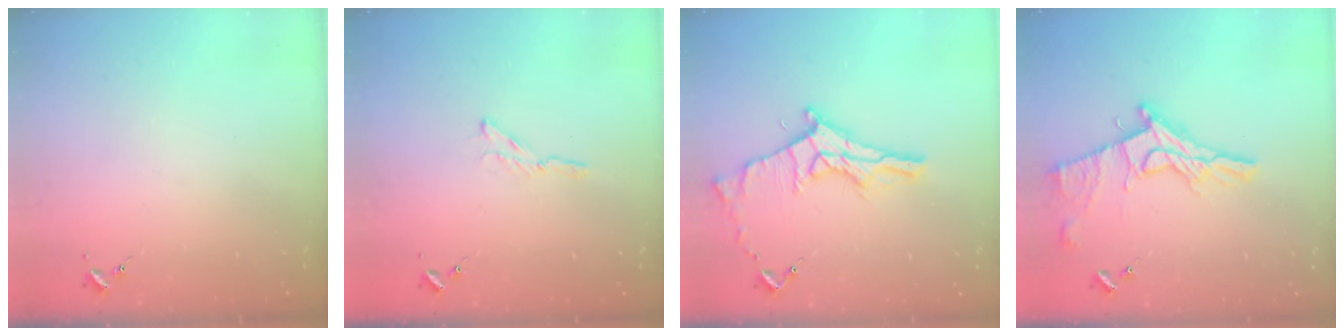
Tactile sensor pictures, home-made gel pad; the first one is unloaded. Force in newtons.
{"total": 2.9, "press": 2.9, "slide": 0.3}
{"total": 13.4, "press": 13.4, "slide": 0.6}
{"total": 15.6, "press": 15.5, "slide": 1.6}